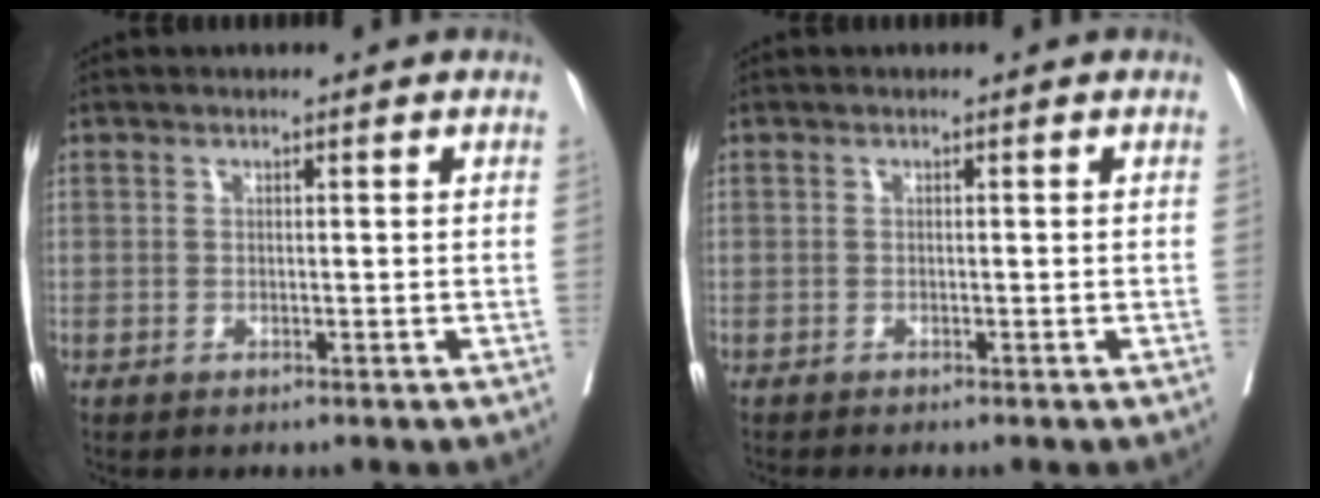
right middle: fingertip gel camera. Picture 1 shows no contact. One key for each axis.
{"total": 0.6, "fx": -0.6, "fy": -0.3, "fz": 0.1, "tx": 0.004, "ty": 0.003, "tz": -0.013}